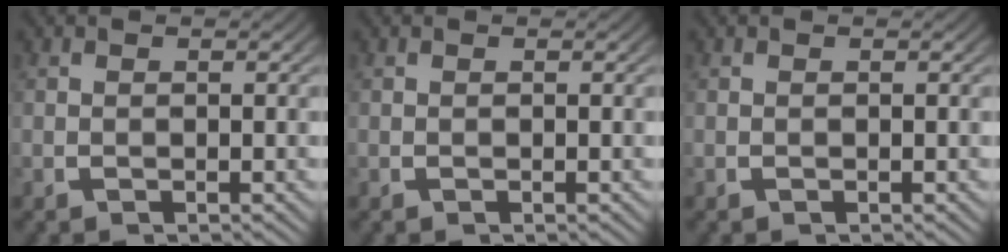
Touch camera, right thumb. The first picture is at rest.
{"total": 0.0}
{"total": 0.0}